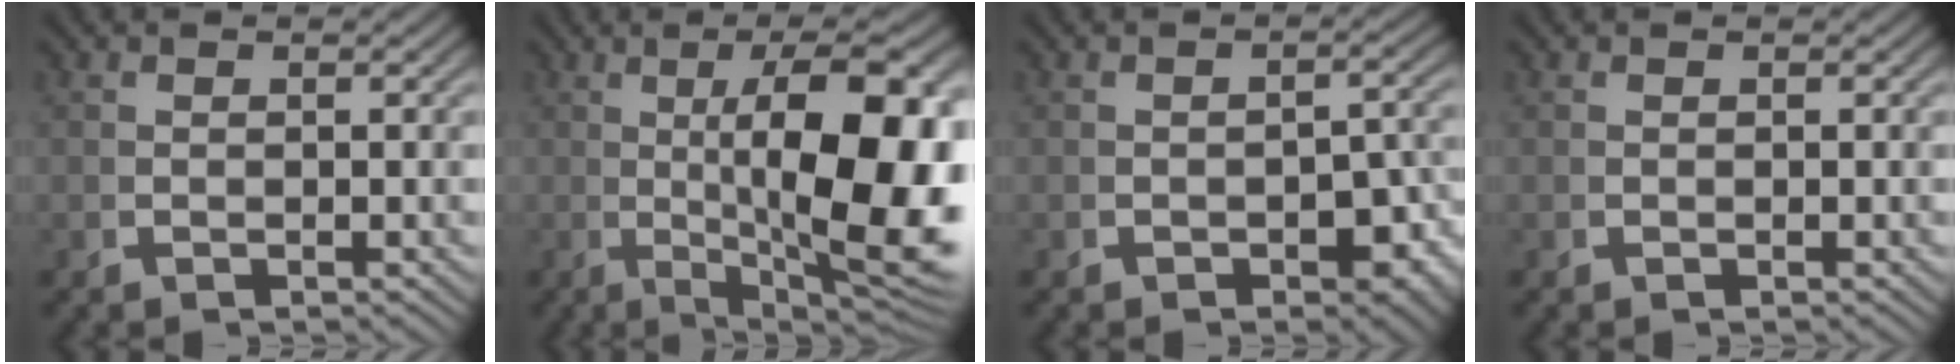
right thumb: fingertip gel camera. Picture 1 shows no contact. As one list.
[{"total": 15.1, "force": [0.0, 6.0, 13.8], "torque": [-0.190, -0.027, 0.024]}, {"total": 3.3, "force": [-1.4, 1.7, 2.5], "torque": [-0.030, -0.011, -0.014]}, {"total": 0.0}]